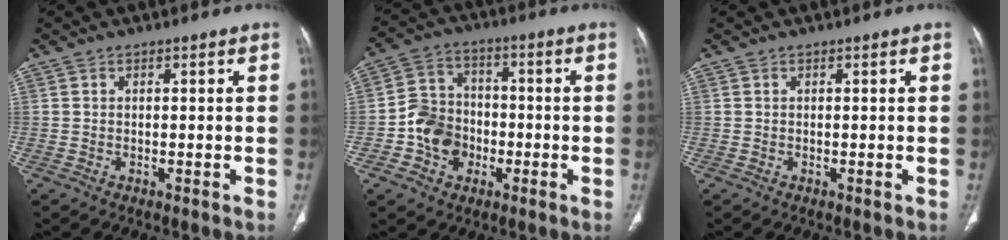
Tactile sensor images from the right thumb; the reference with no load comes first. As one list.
[{"total": 9.8, "force": [-2.8, 8.4, 4.4], "torque": [-0.048, 0.030, -0.053]}, {"total": 0.0}]